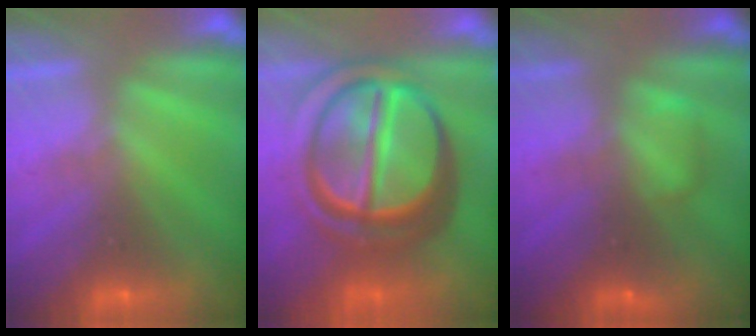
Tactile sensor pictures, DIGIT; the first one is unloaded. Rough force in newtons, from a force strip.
{"total": 7.9}
{"total": 1.8}